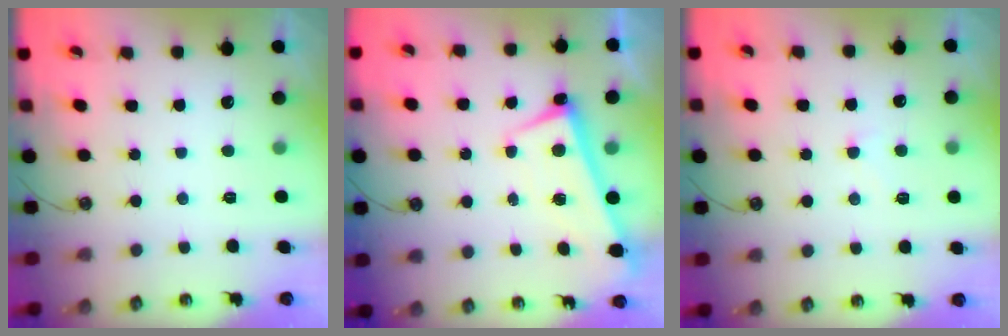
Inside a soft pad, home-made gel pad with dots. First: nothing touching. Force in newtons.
{"total": 1.3, "press": 1.0, "slide": 0.9}
{"total": 2.7, "press": 2.6, "slide": 0.5}